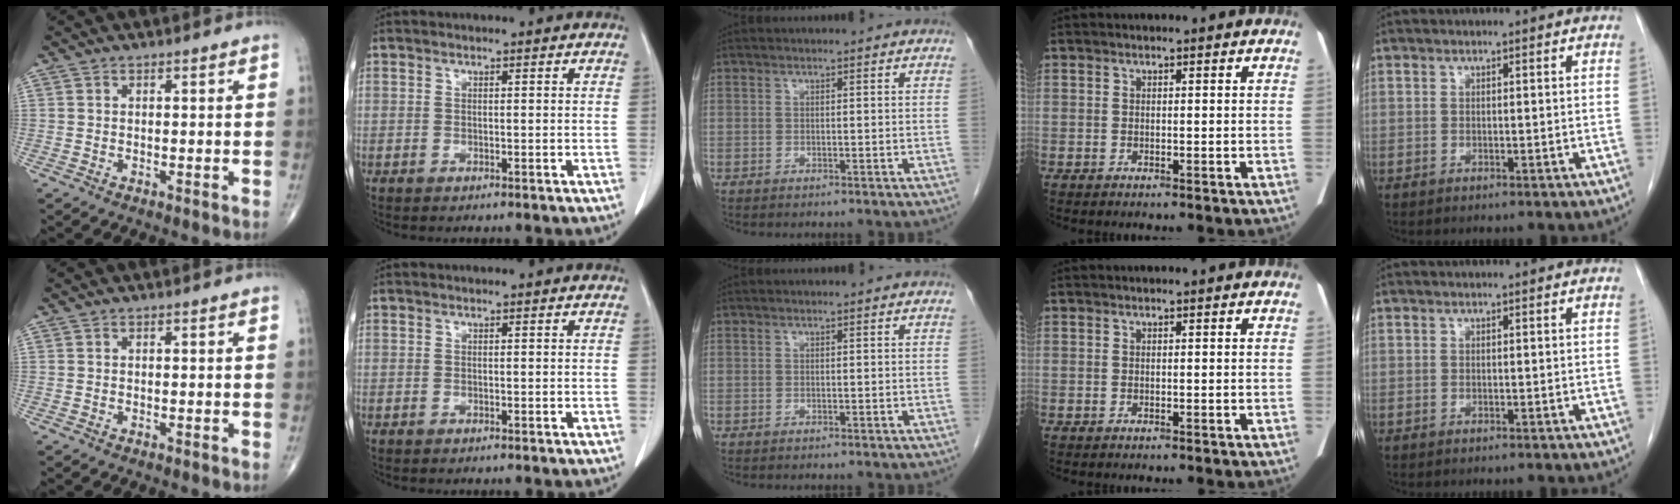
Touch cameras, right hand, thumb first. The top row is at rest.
{}